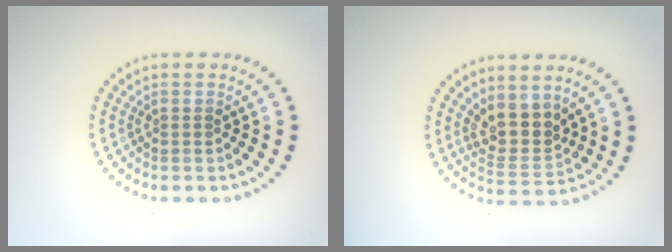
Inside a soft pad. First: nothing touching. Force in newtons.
{"total": 3.6, "press": 2.9, "slide": 2.1}